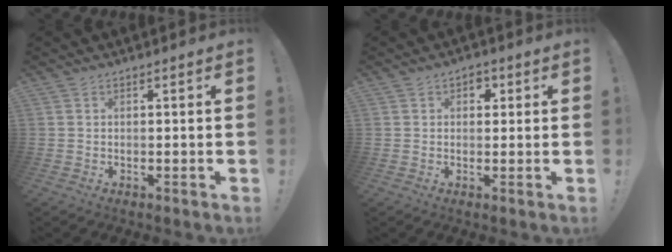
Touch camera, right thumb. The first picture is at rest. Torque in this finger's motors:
{"motor_torque": [0.01, 0.83, 0.41, -0.14, -0.02]}